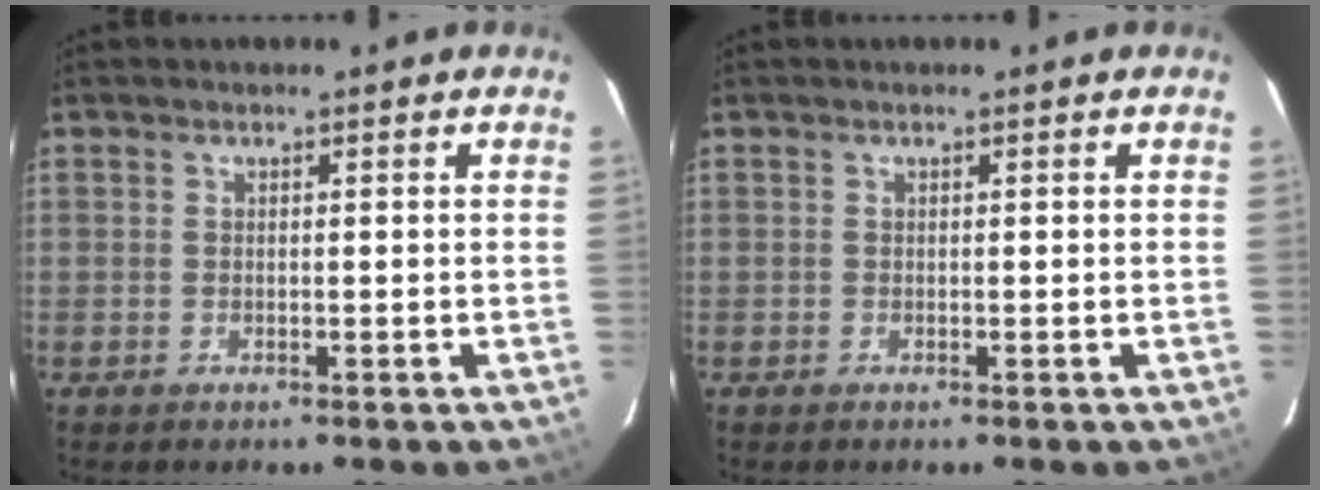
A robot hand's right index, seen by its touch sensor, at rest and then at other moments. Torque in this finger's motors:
{"motor_torque": [0.29, 0.13, 0.01, 0.01]}